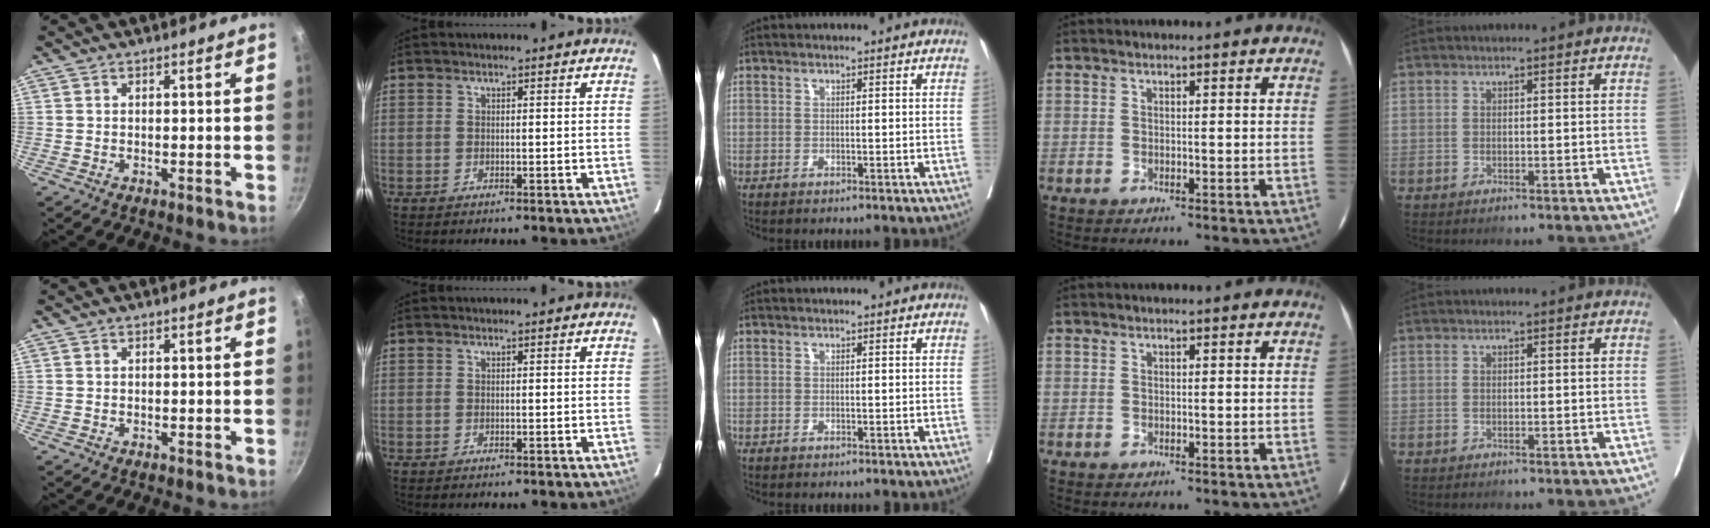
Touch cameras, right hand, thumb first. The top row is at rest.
{}